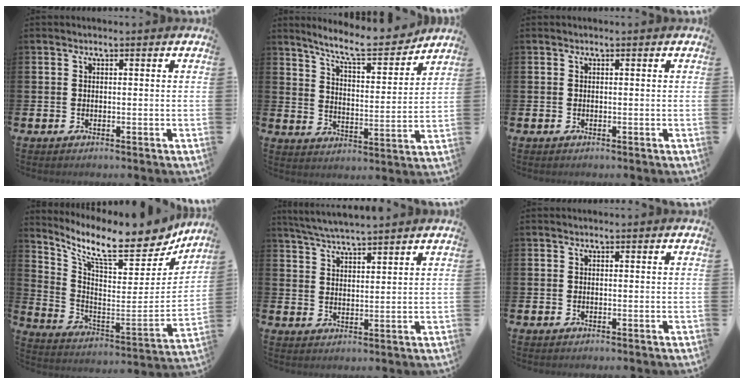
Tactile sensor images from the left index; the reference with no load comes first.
{"total": 9.0, "force": [8.2, 1.1, 3.5], "torque": [-0.085, -0.054, 0.141]}
{"total": 0.0}
{"total": 11.3, "force": [9.2, 3.1, 5.8], "torque": [-0.130, -0.075, 0.149]}
{"total": 4.7, "force": [4.6, -0.1, 0.8], "torque": [-0.037, -0.019, 0.084]}
{"total": 0.0}